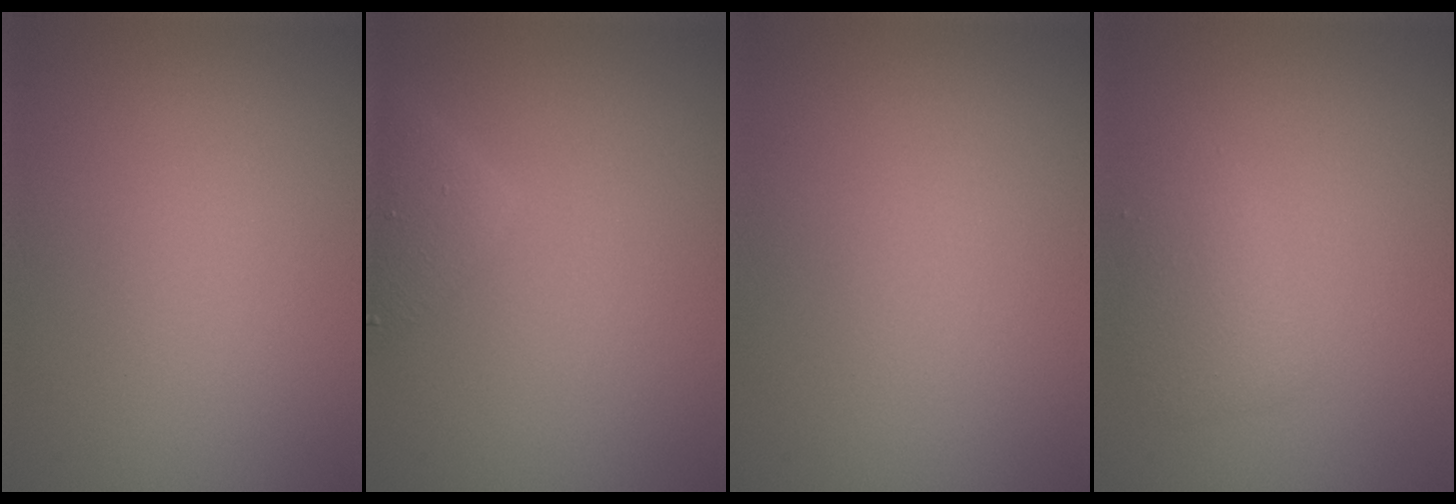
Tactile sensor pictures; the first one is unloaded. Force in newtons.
{"total": 2.5, "press": 2.5, "slide": 0.2}
{"total": 0.0}
{"total": 2.1, "press": 2.1, "slide": 0.1}